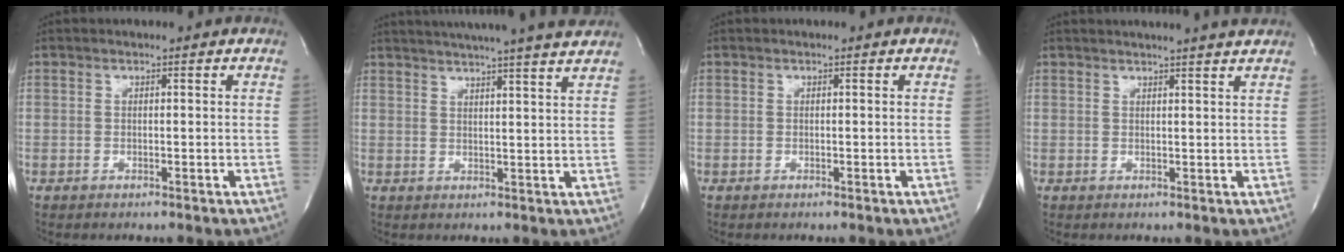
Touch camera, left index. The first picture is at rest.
{"total": 18.1, "force": [16.2, -0.6, 7.9], "torque": [-0.131, -0.003, 0.209]}
{"total": 0.0}
{"total": 7.4, "force": [6.8, -0.9, 2.8], "torque": [-0.037, 0.009, 0.069]}